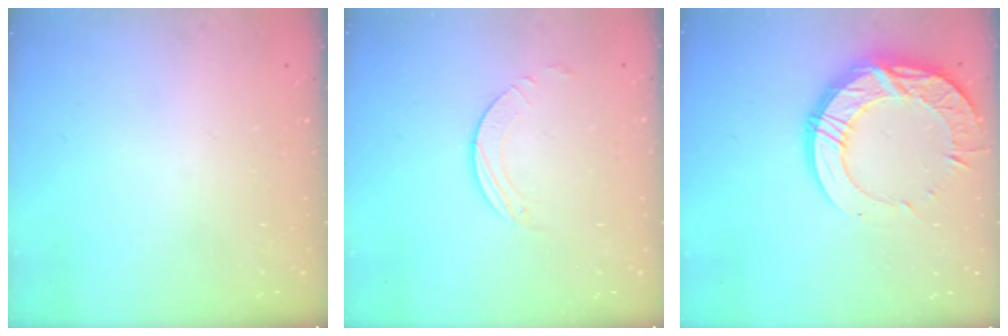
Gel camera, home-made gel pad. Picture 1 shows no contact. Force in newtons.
{"total": 1.6, "press": 1.6, "slide": 0.2}
{"total": 18.7, "press": 18.7, "slide": 1.4}